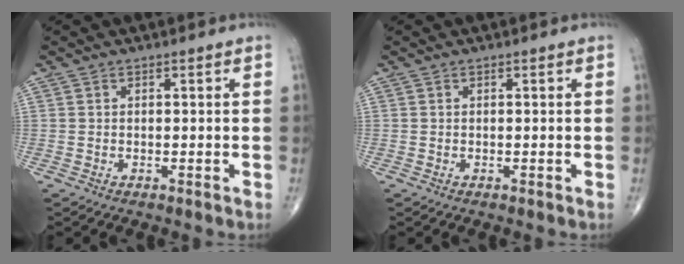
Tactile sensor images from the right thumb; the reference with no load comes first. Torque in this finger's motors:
{"motor_torque": [0.00, 0.00, -0.03, 0.03, 0.00]}